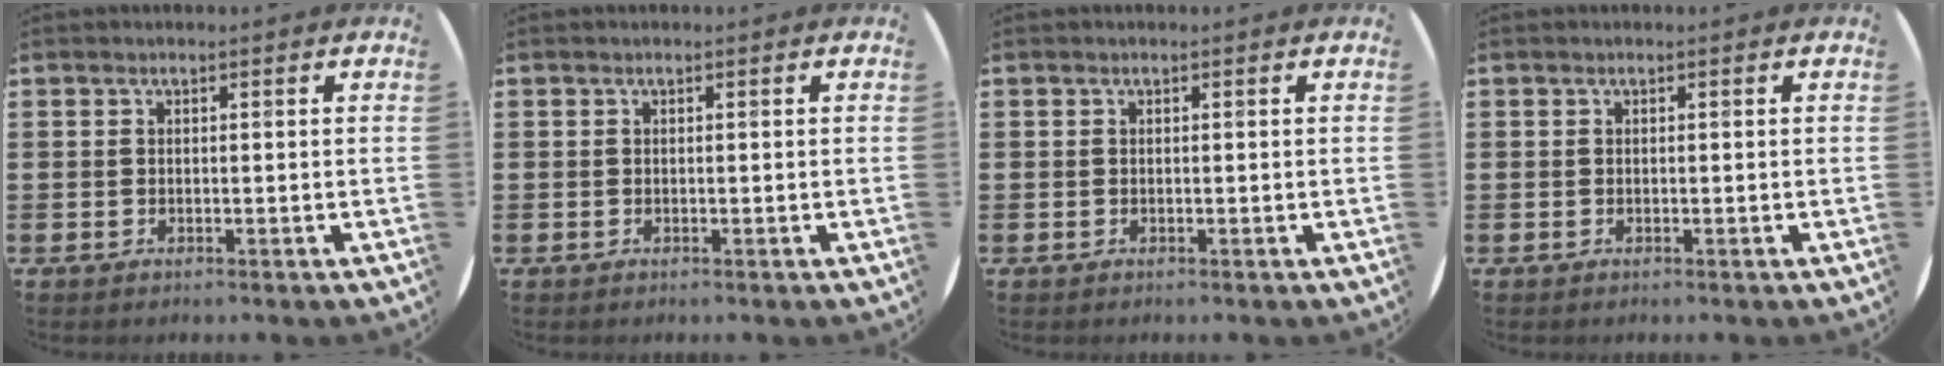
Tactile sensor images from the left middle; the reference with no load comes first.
{"total": 0.0}
{"total": 0.0}
{"total": 0.0}